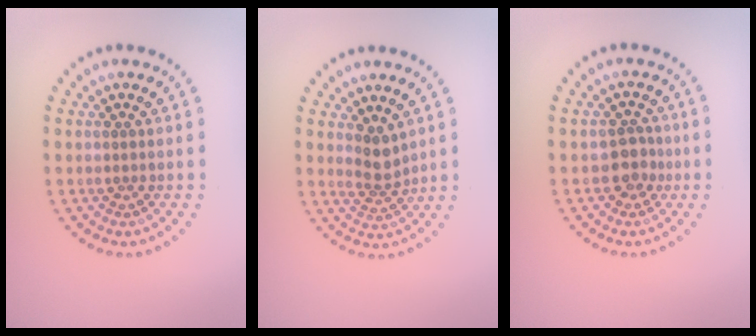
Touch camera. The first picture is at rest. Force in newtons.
{"total": 2.1, "press": 1.6, "slide": 1.4}
{"total": 2.2, "press": 1.9, "slide": 1.0}